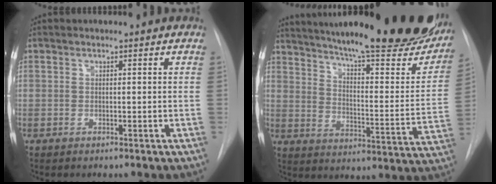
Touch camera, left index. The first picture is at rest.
{"total": 33.0, "force": [27.1, 4.9, 18.1], "torque": [-0.254, -0.070, 0.353]}